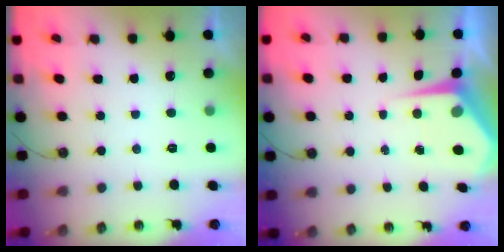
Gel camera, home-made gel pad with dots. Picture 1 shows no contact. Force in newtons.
{"total": 4.8, "press": 4.7, "slide": 0.4}